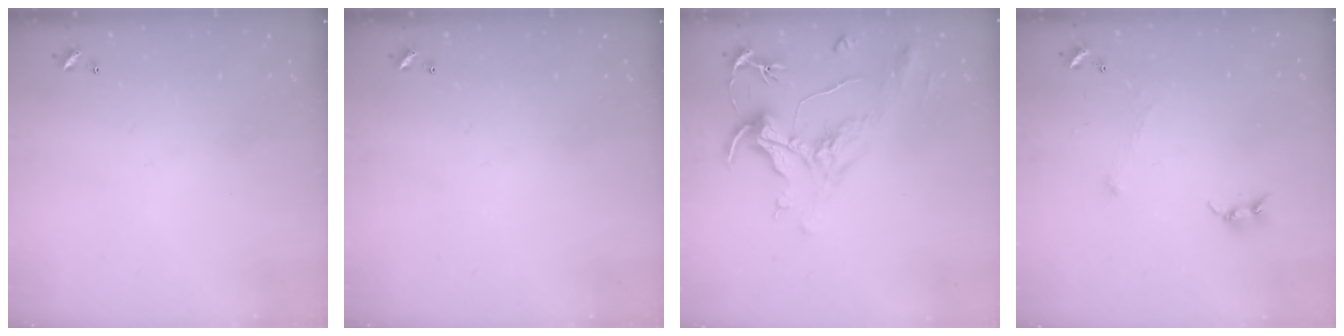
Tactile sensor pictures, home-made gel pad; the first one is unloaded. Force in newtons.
{"total": 0.0}
{"total": 2.2, "press": 1.7, "slide": 1.3}
{"total": 0.6, "press": 0.4, "slide": 0.4}